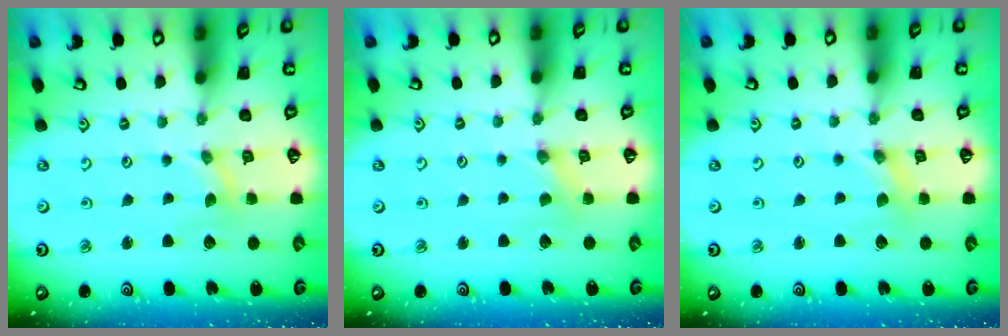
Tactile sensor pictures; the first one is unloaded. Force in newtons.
{"total": 1.5, "press": 1.5, "slide": 0.3}
{"total": 0.9, "press": 0.8, "slide": 0.3}